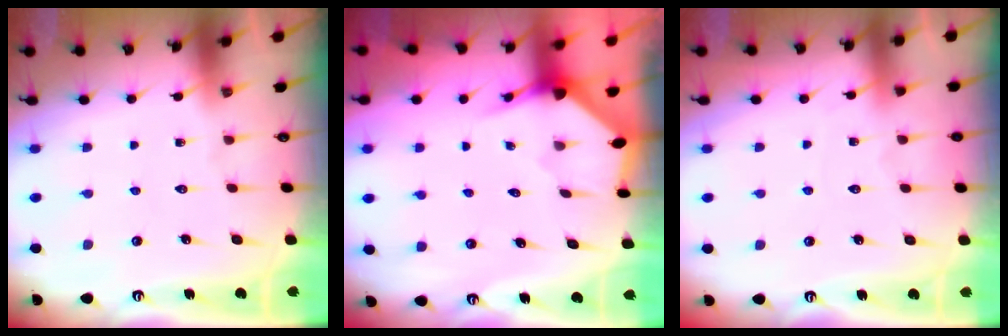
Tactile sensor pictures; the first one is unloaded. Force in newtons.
{"total": 2.8, "press": 2.8, "slide": 0.2}
{"total": 2.9, "press": 2.9, "slide": 0.4}